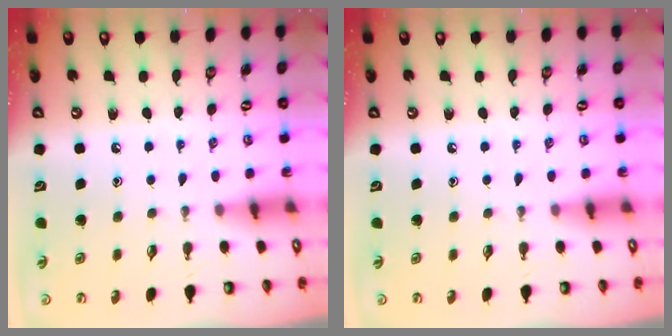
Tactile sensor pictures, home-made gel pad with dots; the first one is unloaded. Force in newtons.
{"total": 0.0}